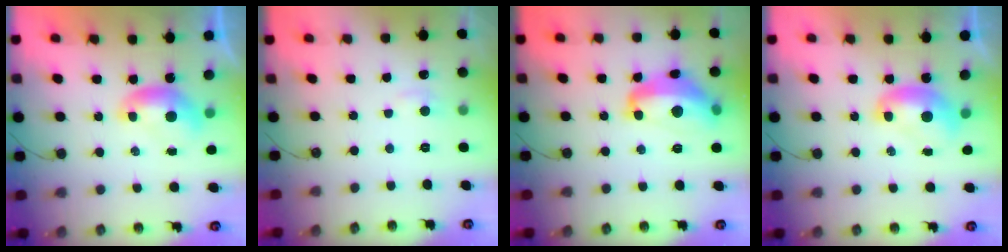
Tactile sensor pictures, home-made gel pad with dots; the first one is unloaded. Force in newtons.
{"total": 1.8, "press": 1.6, "slide": 0.6}
{"total": 10.4, "press": 10.3, "slide": 0.8}
{"total": 1.8, "press": 1.8, "slide": 0.2}